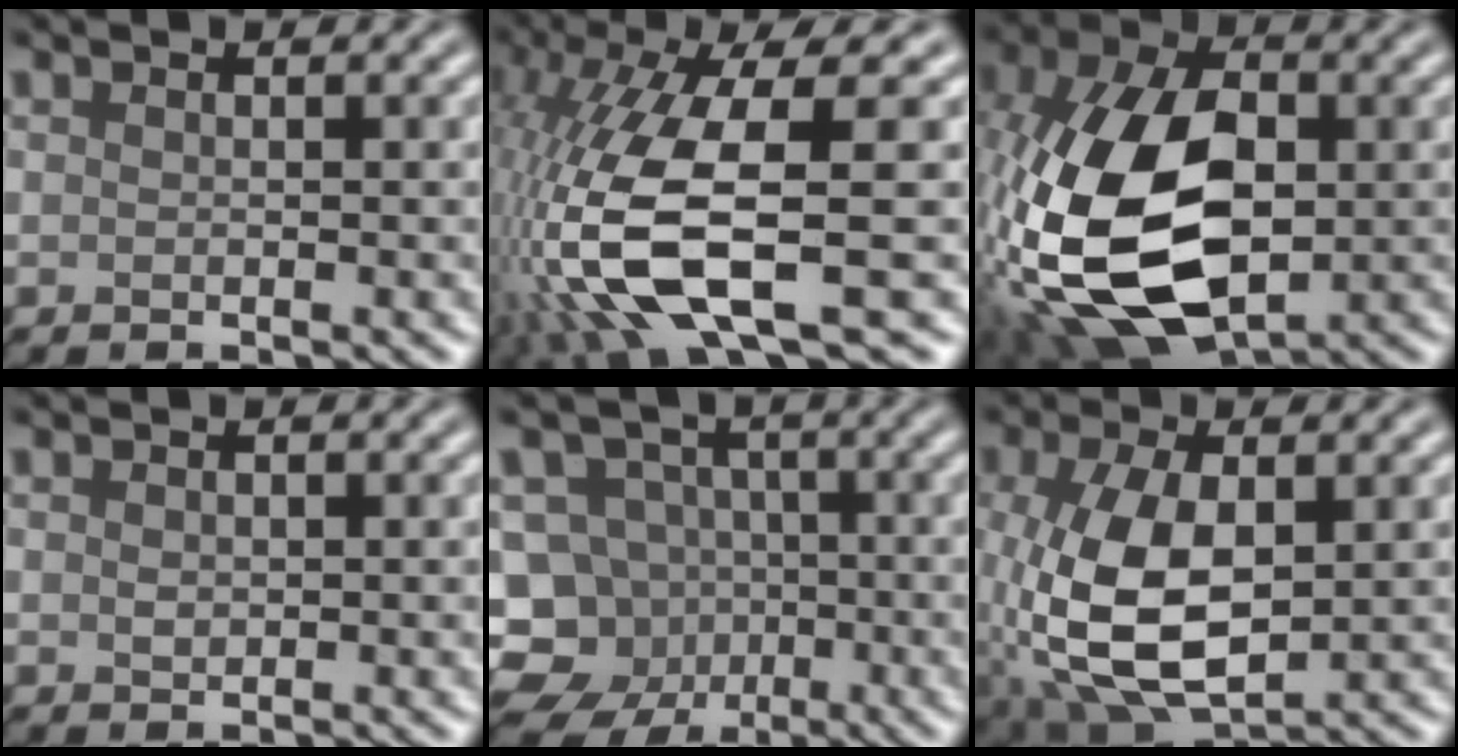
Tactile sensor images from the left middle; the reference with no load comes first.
{"total": 12.6, "force": [-3.5, 3.8, 11.5], "torque": [-0.257, -0.013, -0.061]}
{"total": 15.8, "force": [-2.6, 9.4, 12.5], "torque": [-0.291, -0.017, -0.047]}
{"total": 0.7, "force": [0.0, 0.6, 0.4], "torque": [-0.012, -0.002, 0.002]}
{"total": 11.3, "force": [-4.8, 9.8, 3.0], "torque": [-0.054, -0.007, -0.098]}
{"total": 9.8, "force": [-0.9, 5.3, 8.2], "torque": [-0.189, -0.013, -0.010]}